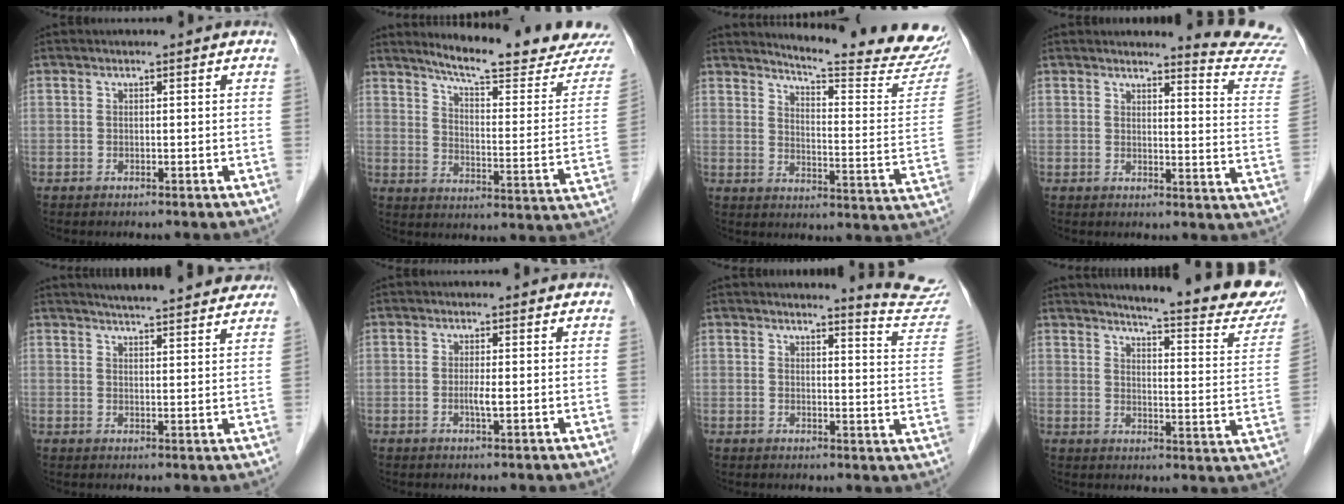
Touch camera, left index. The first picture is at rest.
{"total": 19.6, "force": [18.2, 0.5, 7.3], "torque": [-0.105, -0.092, 0.228]}
{"total": 20.6, "force": [19.8, -0.5, 5.7], "torque": [-0.085, -0.136, 0.230]}
{"total": 10.2, "force": [10.0, -1.6, 0.0], "torque": [-0.002, -0.127, 0.090]}
{"total": 15.1, "force": [13.8, 1.6, 6.1], "torque": [-0.080, 0.012, 0.167]}
{"total": 1.6, "force": [-0.6, -0.1, 1.5], "torque": [-0.033, -0.007, -0.011]}
{"total": 8.8, "force": [8.8, -0.9, 0.7], "torque": [-0.007, -0.088, 0.078]}
{"total": 19.9, "force": [17.7, 1.4, 8.9], "torque": [-0.109, -0.084, 0.199]}